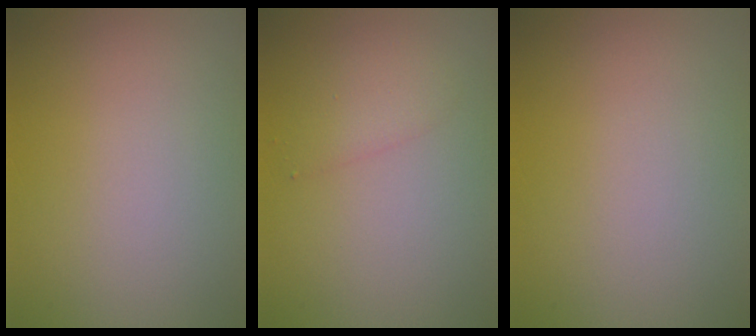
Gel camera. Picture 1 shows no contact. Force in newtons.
{"total": 1.5, "press": 1.5, "slide": 0.1}
{"total": 0.0}